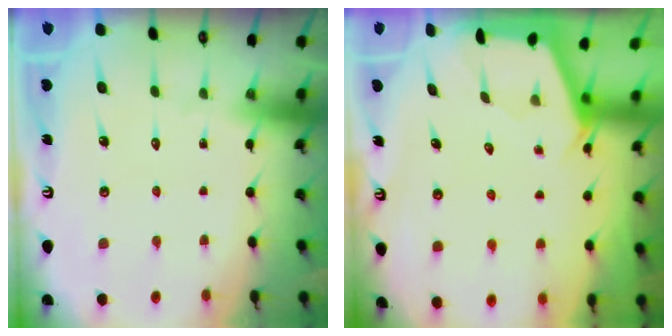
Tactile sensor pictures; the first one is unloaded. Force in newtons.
{"total": 2.2, "press": 2.1, "slide": 0.3}